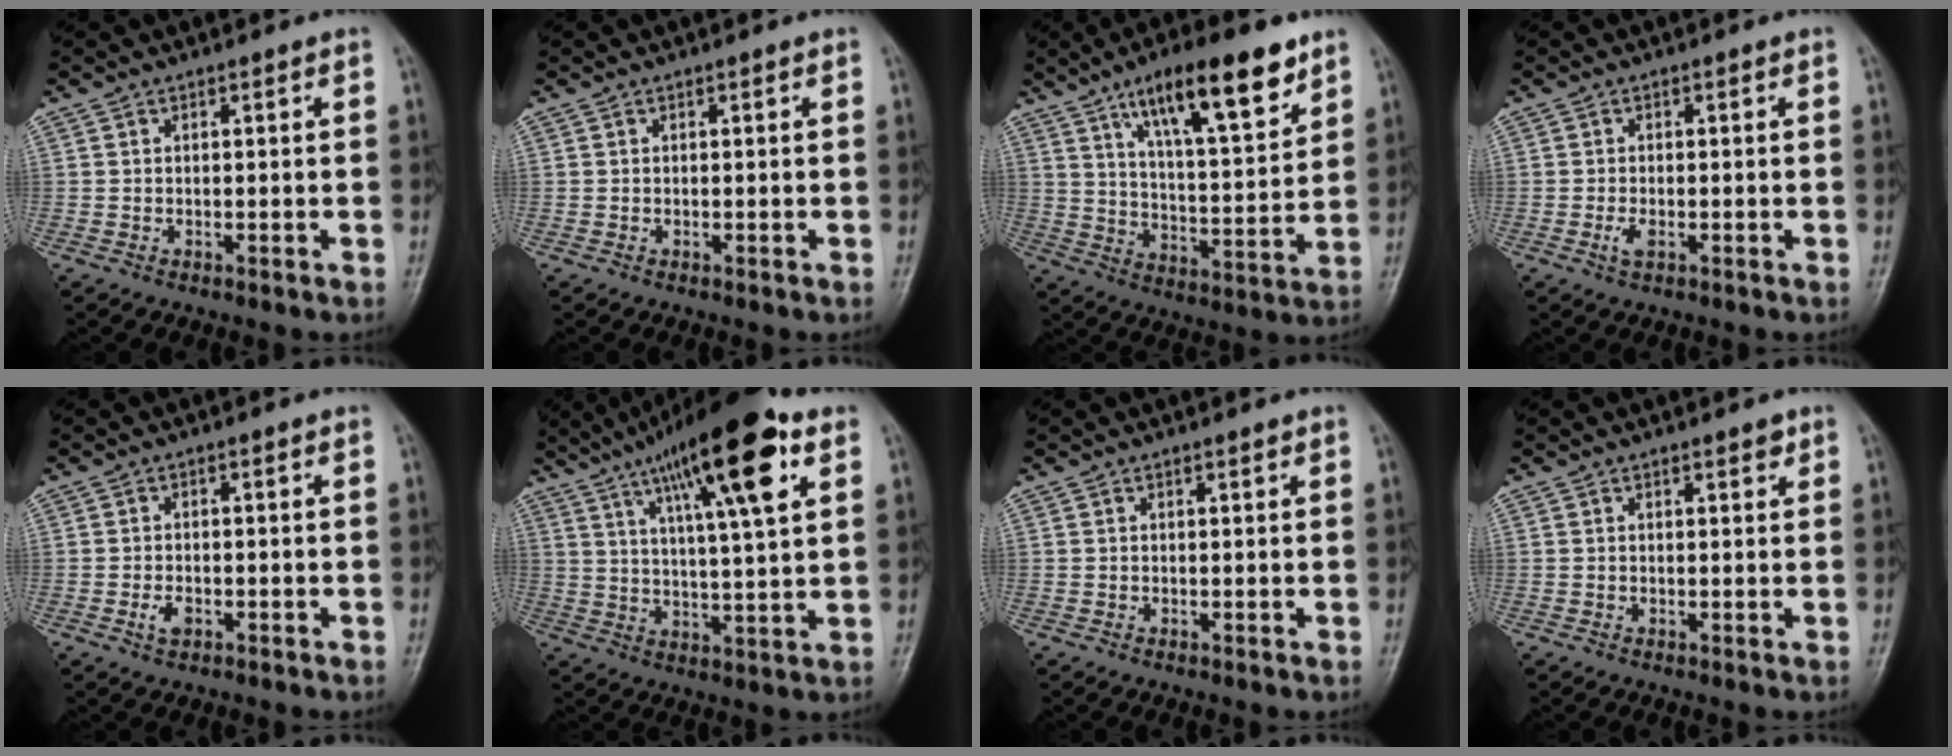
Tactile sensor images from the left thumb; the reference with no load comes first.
{"total": 0.0}
{"total": 18.0, "force": [10.6, 5.2, 13.6], "torque": [-0.191, -0.044, 0.178]}
{"total": 2.1, "force": [-0.7, 0.9, 1.7], "torque": [-0.038, 0.004, -0.014]}
{"total": 2.4, "force": [-1.0, 1.4, 1.7], "torque": [-0.033, 0.006, -0.016]}
{"total": 19.7, "force": [9.7, 4.2, 16.7], "torque": [-0.256, -0.011, 0.155]}
{"total": 0.7, "force": [0.4, 0.1, 0.5], "torque": [-0.008, 0.000, 0.006]}
{"total": 1.7, "force": [1.1, 0.6, 1.1], "torque": [-0.012, -0.004, 0.013]}